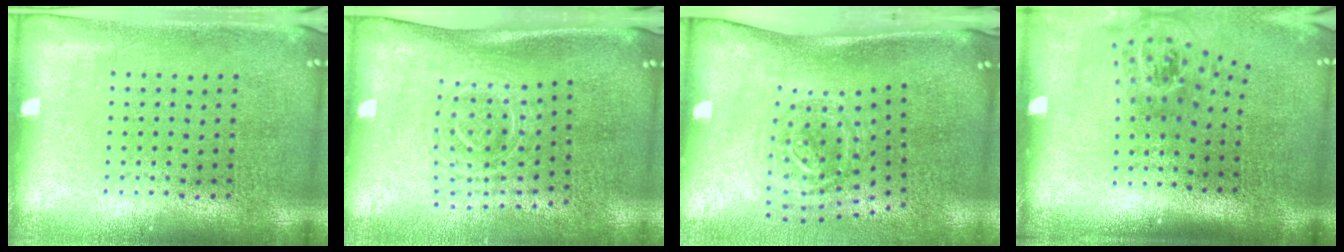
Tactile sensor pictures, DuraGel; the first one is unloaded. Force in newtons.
{"total": 1.7, "press": 1.3, "slide": 1.1}
{"total": 1.9, "press": 1.2, "slide": 1.5}
{"total": 1.7, "press": 1.2, "slide": 1.2}